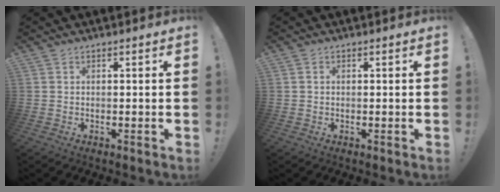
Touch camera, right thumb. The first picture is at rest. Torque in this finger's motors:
{"motor_torque": [-0.23, 0.08, -0.08, -0.01, -0.02]}